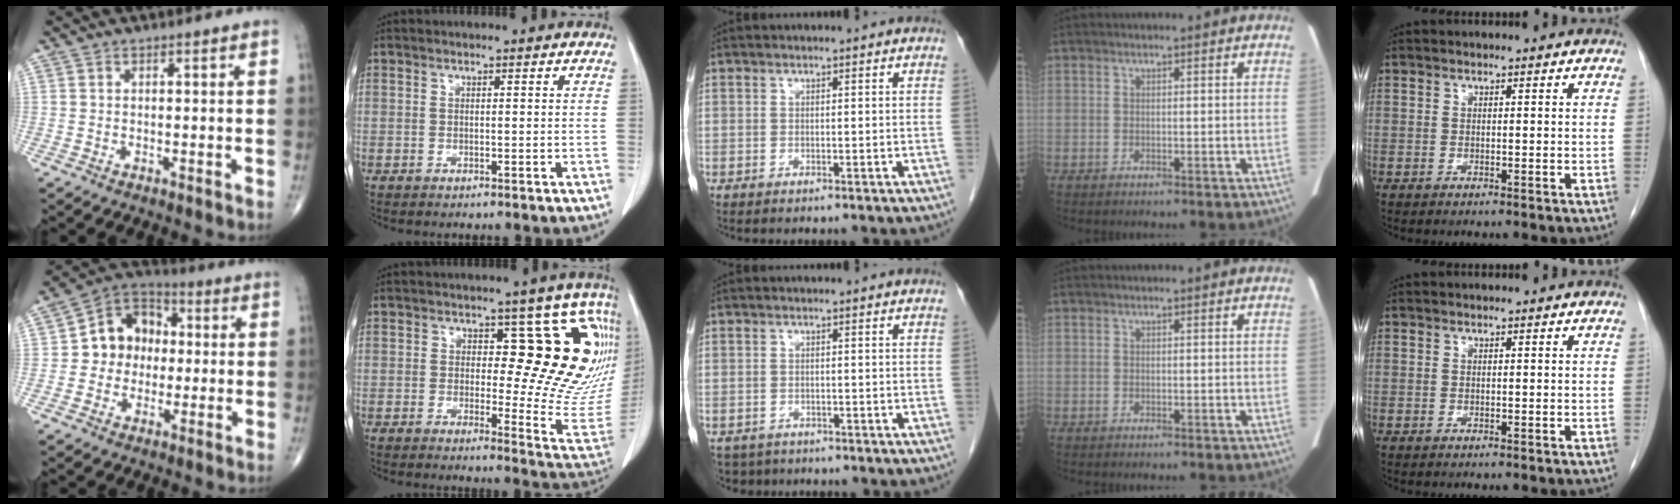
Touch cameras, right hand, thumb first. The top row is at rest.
{"thumb": {"total": 11.4, "force": [0.1, 9.6, 6.1], "torque": [-0.059, 0.029, -0.010]}, "index": {"total": 18.0, "force": [6.8, 6.9, 15.2], "torque": [-0.153, -0.009, 0.079]}, "middle": {"total": 4.0, "force": [-3.2, 2.4, 0.1], "torque": [0.002, 0.000, -0.050]}}